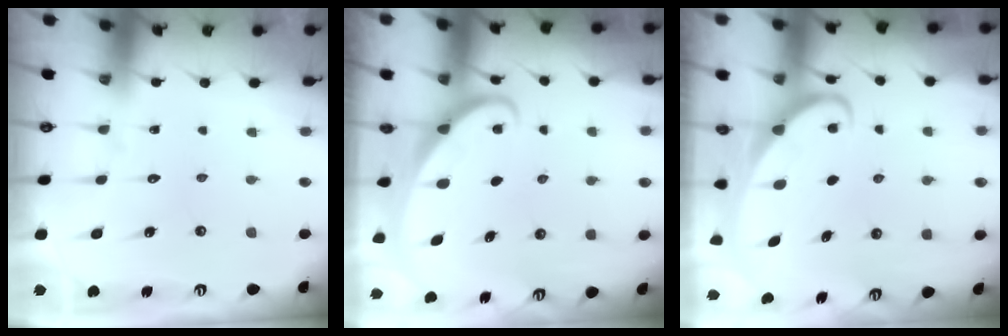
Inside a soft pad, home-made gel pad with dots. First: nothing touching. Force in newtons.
{"total": 1.7, "press": 1.7, "slide": 0.2}
{"total": 2.4, "press": 2.3, "slide": 0.3}